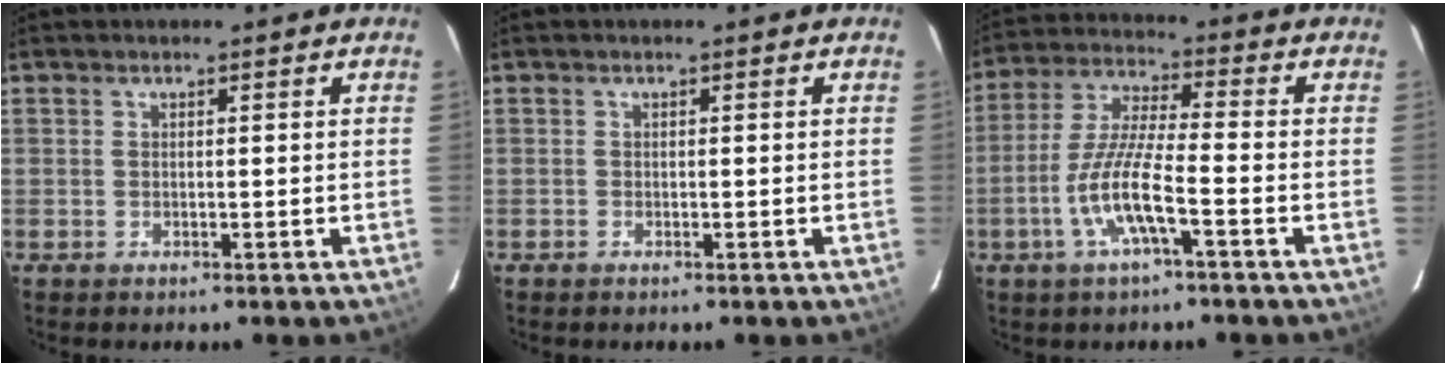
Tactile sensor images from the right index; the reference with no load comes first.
{"total": 0.0}
{"total": 10.1, "force": [-4.2, 1.1, 9.1], "torque": [-0.195, -0.003, -0.082]}